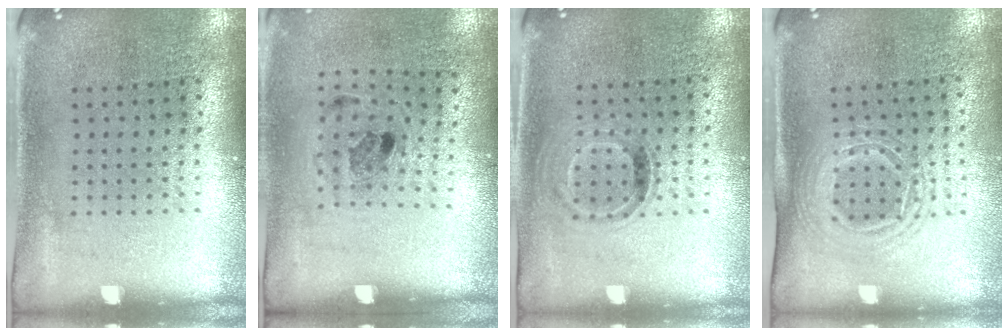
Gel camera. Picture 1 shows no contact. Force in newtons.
{"total": 1.2, "press": 0.7, "slide": 0.9}
{"total": 0.8, "press": 0.7, "slide": 0.4}
{"total": 1.5, "press": 1.3, "slide": 0.9}